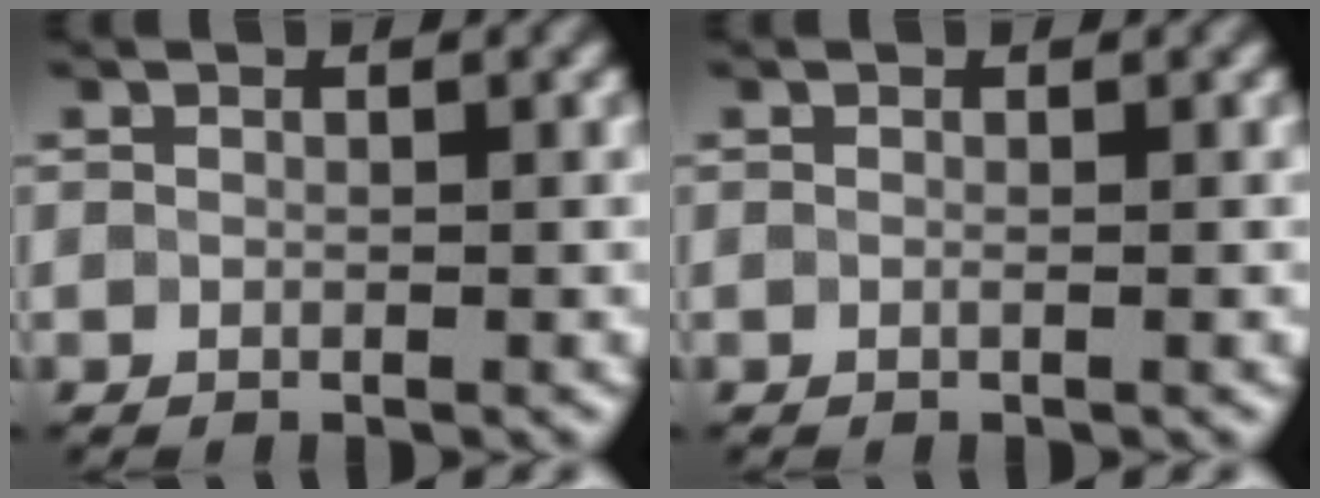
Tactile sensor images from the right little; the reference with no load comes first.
{"total": 0.6, "force": [0.0, 0.2, 0.6], "torque": [-0.004, -0.003, -0.005]}